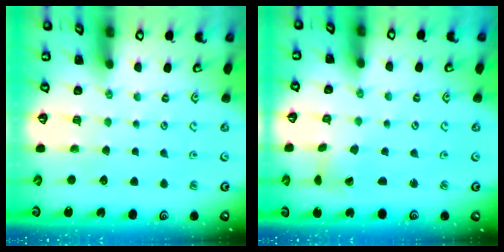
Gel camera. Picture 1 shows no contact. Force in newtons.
{"total": 1.2, "press": 1.2, "slide": 0.2}